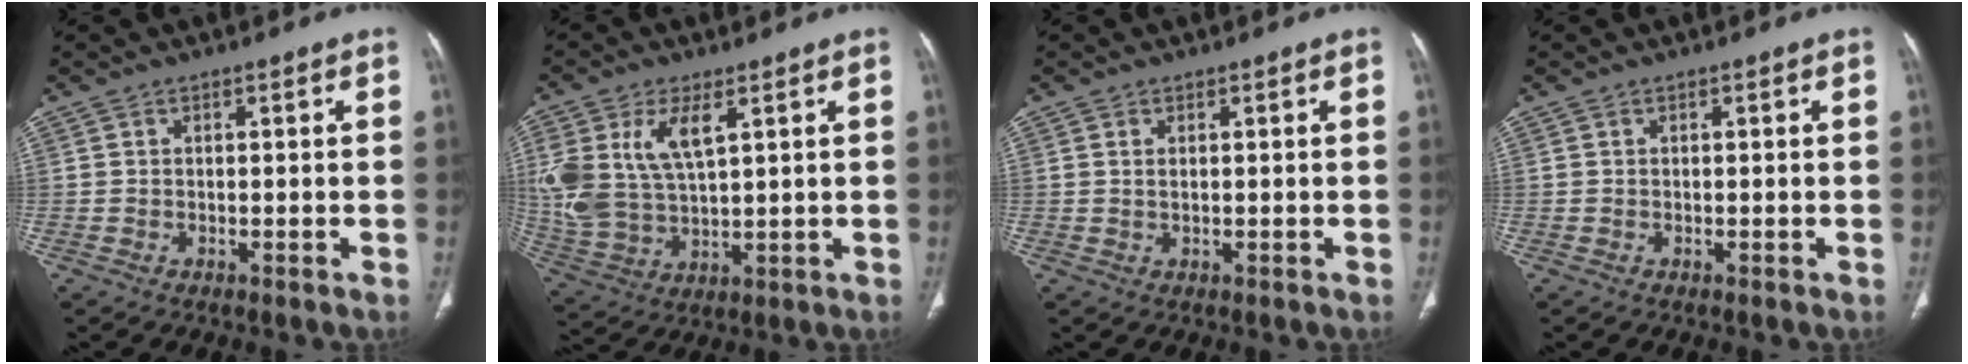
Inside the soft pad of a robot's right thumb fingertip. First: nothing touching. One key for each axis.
{"total": 14.1, "fx": 5.0, "fy": 7.3, "fz": 11.0, "tx": -0.240, "ty": -0.010, "tz": 0.112}
{"total": 1.0, "fx": 0.4, "fy": 0.4, "fz": 0.8, "tx": -0.020, "ty": 0.000, "tz": 0.011}
{"total": 0.0}